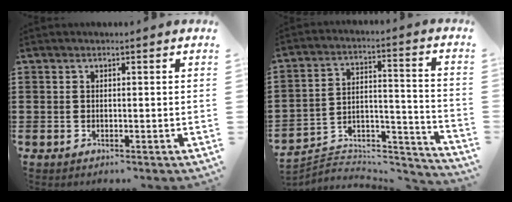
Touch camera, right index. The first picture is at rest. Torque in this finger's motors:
{"motor_torque": [-1.81, 0.32, -1.05, -0.21]}